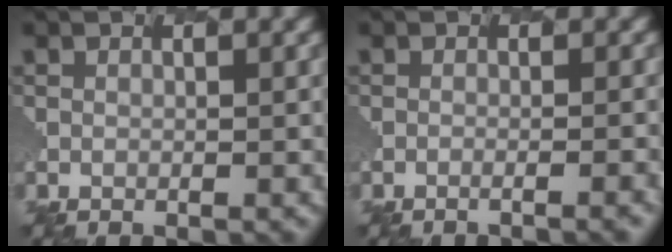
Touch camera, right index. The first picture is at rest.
{"total": 2.4, "force": [-0.8, 1.0, 2.0], "torque": [-0.004, 0.011, -0.032]}